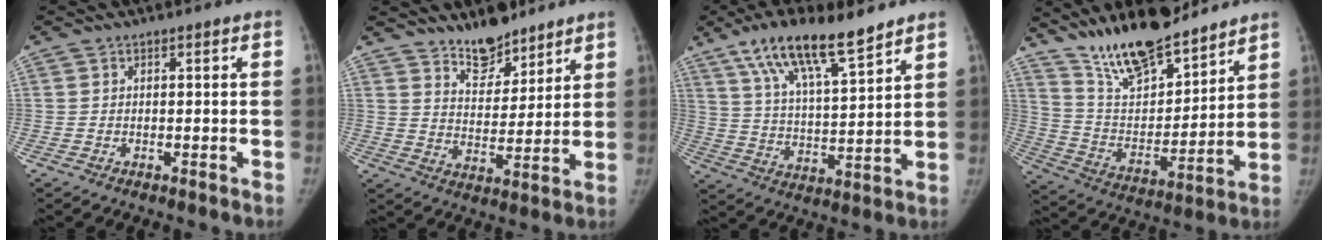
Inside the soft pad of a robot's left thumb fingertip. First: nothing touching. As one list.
[{"total": 9.2, "force": [7.5, 3.9, 3.4], "torque": [-0.023, -0.059, 0.130]}, {"total": 16.2, "force": [11.1, 4.1, 11.1], "torque": [-0.173, -0.044, 0.202]}, {"total": 19.0, "force": [15.3, 6.1, 9.5], "torque": [-0.118, -0.086, 0.274]}]